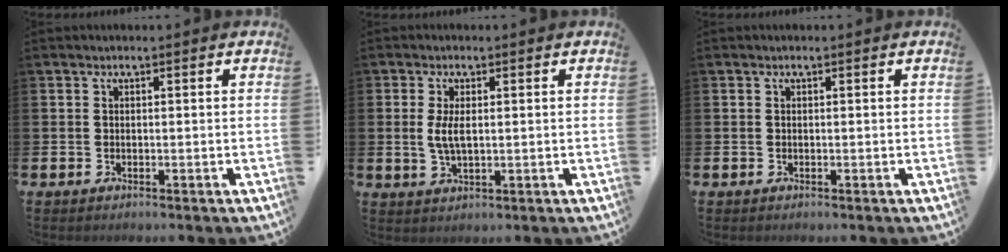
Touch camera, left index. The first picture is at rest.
{"total": 3.4, "force": [0.6, 1.3, 3.1], "torque": [-0.053, 0.002, 0.007]}
{"total": 0.0}